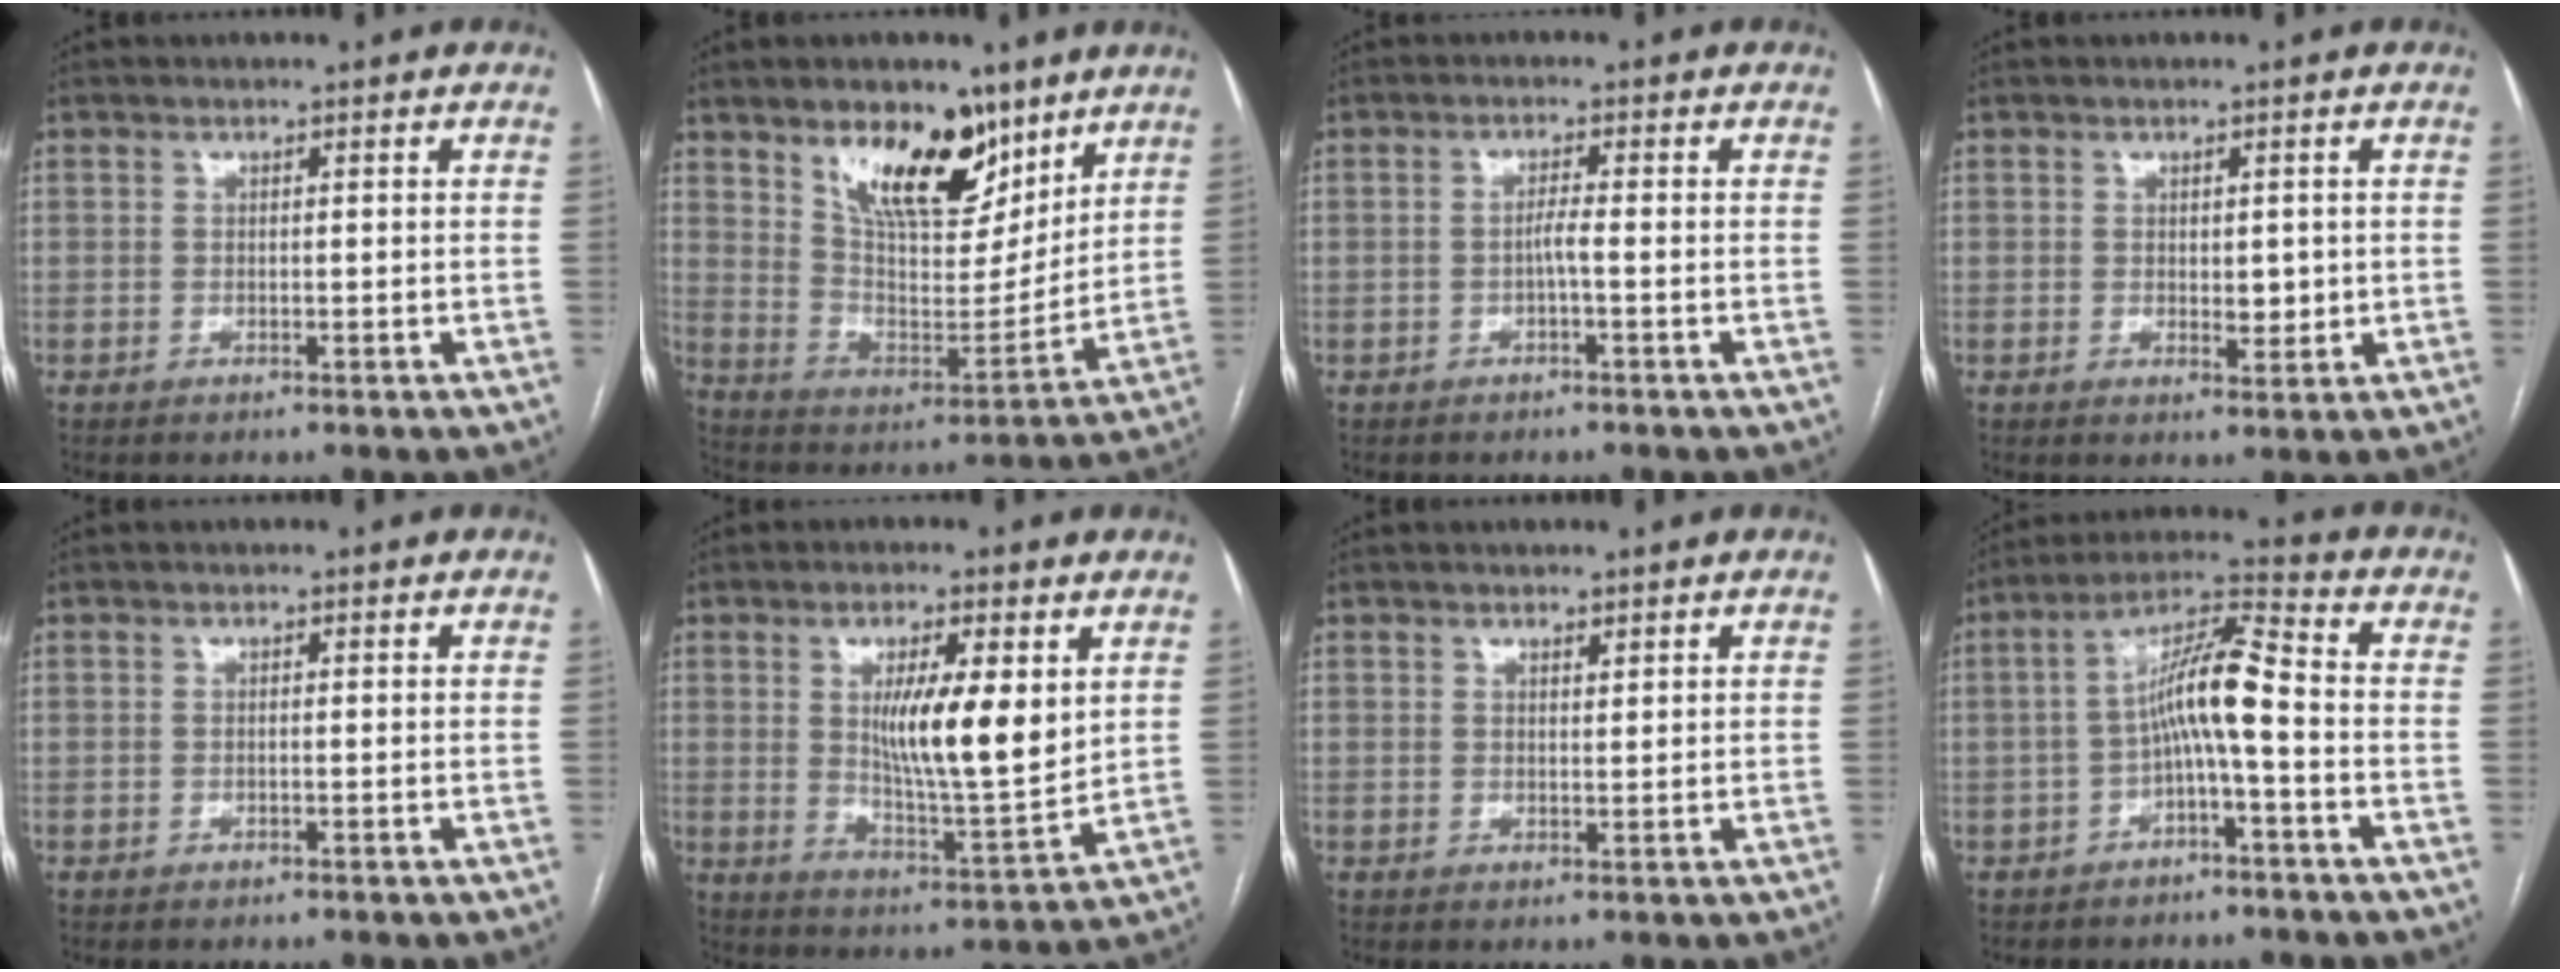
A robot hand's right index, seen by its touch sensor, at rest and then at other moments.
{"total": 15.3, "force": [9.8, 6.4, 10.0], "torque": [-0.155, -0.007, 0.177]}
{"total": 1.8, "force": [-0.6, -0.1, 1.7], "torque": [-0.030, 0.002, -0.011]}
{"total": 2.9, "force": [-0.1, 1.6, 2.5], "torque": [-0.032, -0.004, 0.004]}
{"total": 0.0}
{"total": 11.7, "force": [3.2, 2.2, 11.1], "torque": [-0.189, -0.015, 0.056]}
{"total": 0.9, "force": [0.8, 0.3, 0.4], "torque": [-0.011, -0.004, 0.014]}
{"total": 9.2, "force": [-1.4, 0.5, 9.0], "torque": [-0.163, 0.033, -0.030]}